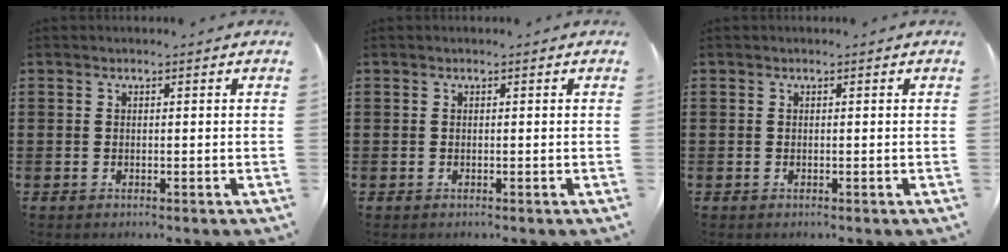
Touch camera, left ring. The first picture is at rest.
{"total": 0.0}
{"total": 0.0}